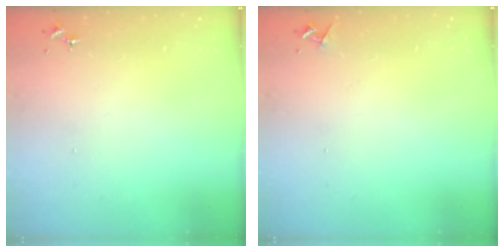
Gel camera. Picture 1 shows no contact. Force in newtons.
{"total": 4.2, "press": 4.2, "slide": 0.5}